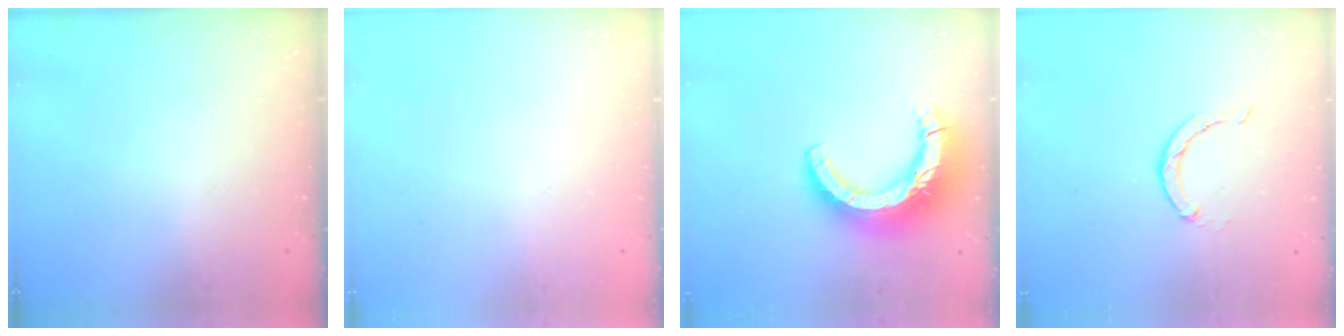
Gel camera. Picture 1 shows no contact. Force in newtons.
{"total": 0.0}
{"total": 16.1, "press": 16.0, "slide": 1.5}
{"total": 3.0, "press": 3.0, "slide": 0.4}